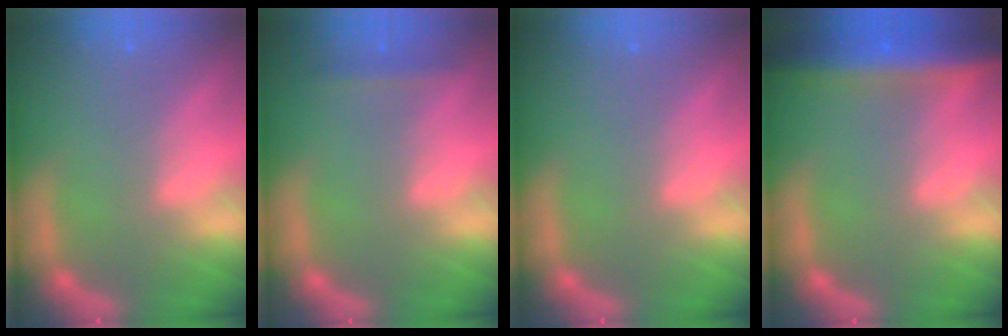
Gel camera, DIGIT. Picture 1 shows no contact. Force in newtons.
{"total": 1.4}
{"total": 0.0}
{"total": 9.0}